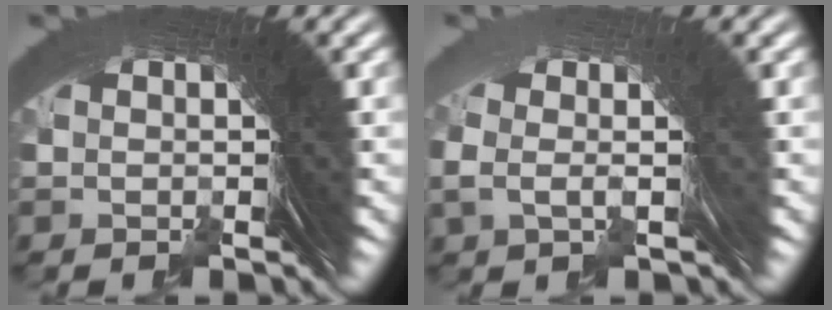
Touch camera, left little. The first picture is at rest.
{"total": 0.8, "force": [-0.1, 0.3, 0.7], "torque": [-0.017, -0.004, 0.003]}